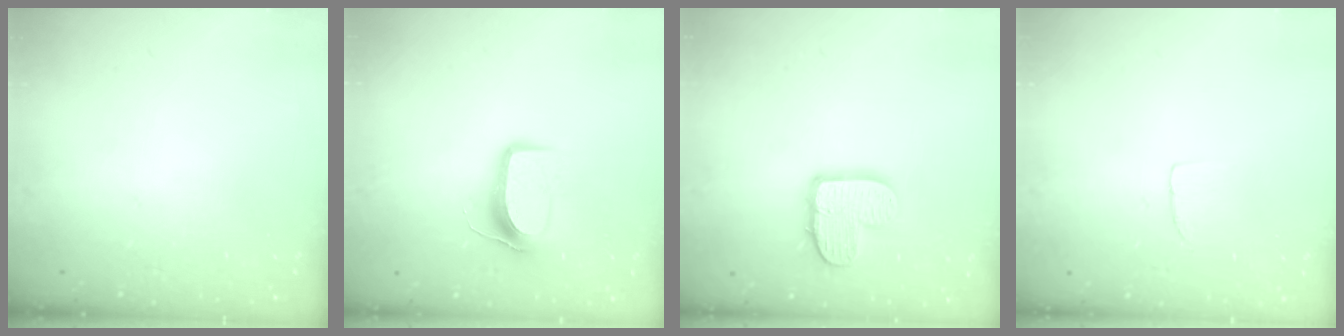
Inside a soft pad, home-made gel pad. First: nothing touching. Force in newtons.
{"total": 8.7, "press": 8.6, "slide": 0.7}
{"total": 11.3, "press": 11.3, "slide": 0.7}
{"total": 3.1, "press": 3.0, "slide": 0.3}